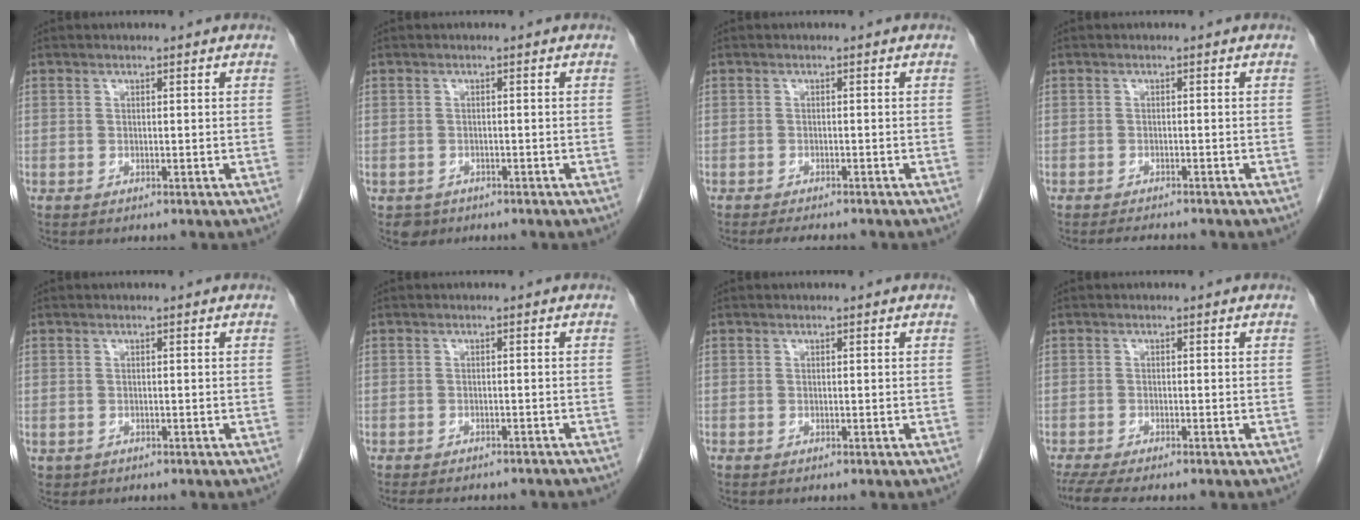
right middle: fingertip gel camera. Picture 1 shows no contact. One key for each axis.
{"total": 1.8, "fx": -1.1, "fy": 1.4, "fz": 0.1, "tx": -0.005, "ty": 0.004, "tz": -0.015}
{"total": 3.8, "fx": -3.4, "fy": 0.7, "fz": 1.6, "tx": -0.023, "ty": -0.008, "tz": -0.046}
{"total": 2.6, "fx": -2.5, "fy": 0.2, "fz": 0.7, "tx": -0.013, "ty": -0.008, "tz": -0.035}
{"total": 0.6, "fx": -0.3, "fy": 0.5, "fz": 0.0, "tx": -0.007, "ty": 0.003, "tz": -0.001}
{"total": 10.6, "fx": -9.4, "fy": 2.8, "fz": 4.0, "tx": -0.055, "ty": -0.003, "tz": -0.106}
{"total": 0.0}
{"total": 5.9, "fx": -4.9, "fy": 0.6, "fz": 3.3, "tx": -0.049, "ty": -0.014, "tz": -0.078}